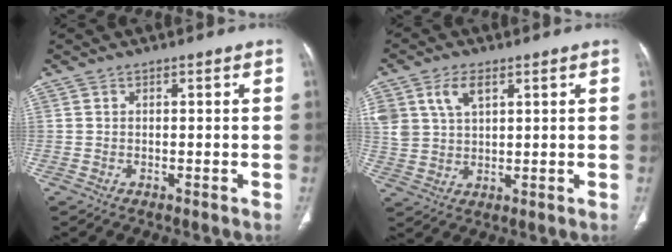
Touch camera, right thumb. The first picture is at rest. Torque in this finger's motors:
{"motor_torque": [0.63, 0.55, 0.86, 0.73, 0.04]}